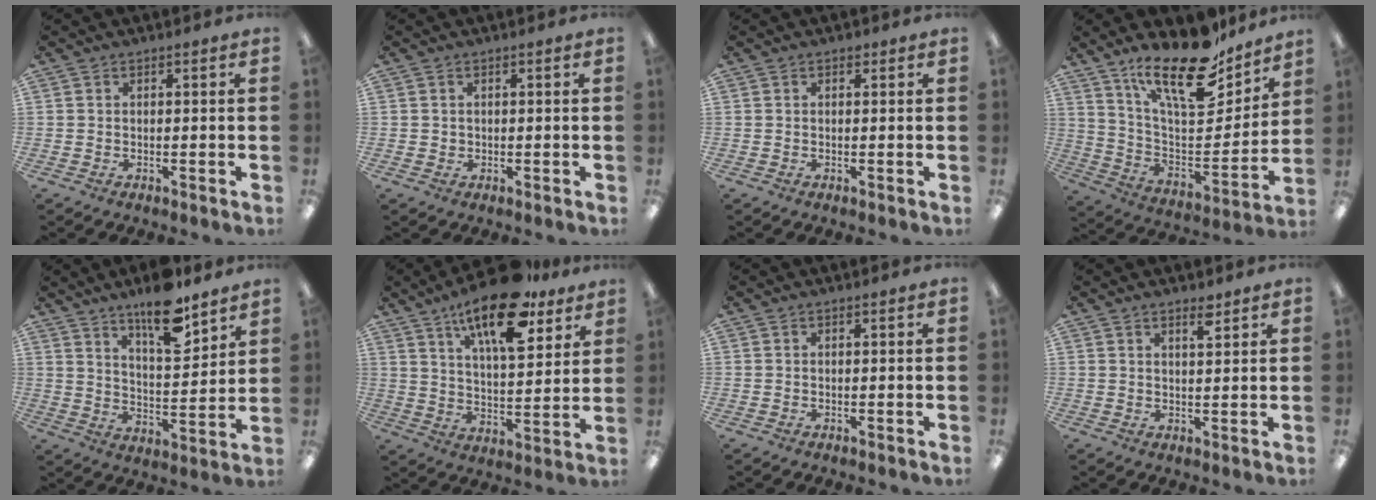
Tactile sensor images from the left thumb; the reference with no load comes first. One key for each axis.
{"total": 0.9, "fx": 0.2, "fy": 0.8, "fz": 0.0, "tx": -0.001, "ty": 0.003, "tz": 0.003}
{"total": 0.7, "fx": 0.4, "fy": 0.5, "fz": 0.2, "tx": 0.003, "ty": 0.000, "tz": 0.006}
{"total": 21.5, "fx": 15.9, "fy": 7.4, "fz": 12.4, "tx": -0.202, "ty": -0.110, "tz": 0.274}
{"total": 14.0, "fx": 10.4, "fy": 4.4, "fz": 8.2, "tx": -0.121, "ty": -0.061, "tz": 0.176}
{"total": 17.9, "fx": 11.9, "fy": 6.7, "fz": 11.5, "tx": -0.184, "ty": -0.057, "tz": 0.196}
{"total": 0.0}
{"total": 3.2, "fx": 2.5, "fy": 0.8, "fz": 1.9, "tx": -0.028, "ty": -0.008, "tz": 0.042}